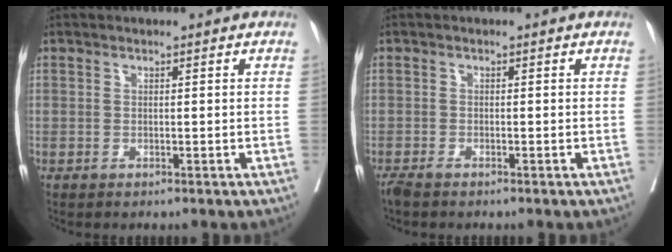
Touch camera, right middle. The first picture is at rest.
{"total": 1.6, "force": [-1.3, 0.3, 0.8], "torque": [-0.018, -0.005, -0.023]}